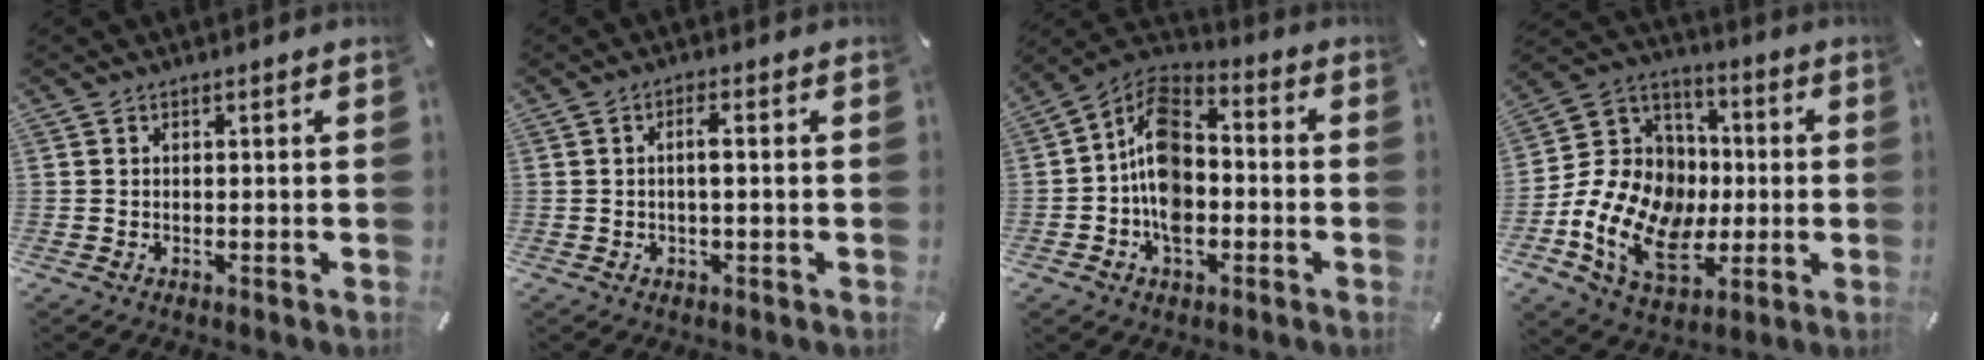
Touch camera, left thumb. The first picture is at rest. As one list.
[{"total": 2.8, "force": [-0.1, 0.7, 2.7], "torque": [-0.053, 0.004, -0.004]}, {"total": 11.7, "force": [-2.6, 8.0, 8.1], "torque": [-0.170, 0.010, -0.053]}, {"total": 19.1, "force": [-5.1, 15.1, 10.5], "torque": [-0.220, 0.014, -0.086]}]